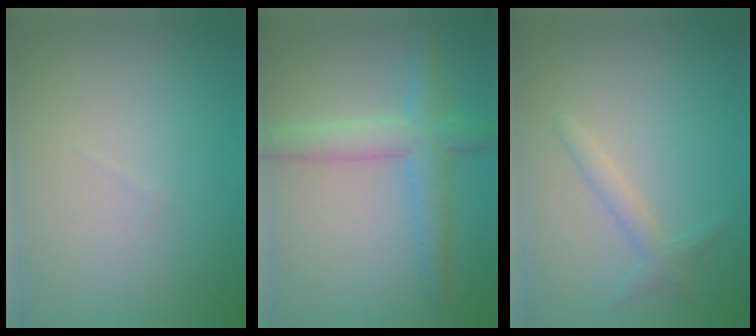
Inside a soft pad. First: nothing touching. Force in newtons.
{"total": 3.9, "press": 3.9, "slide": 0.0}
{"total": 1.4, "press": 1.4, "slide": 0.1}